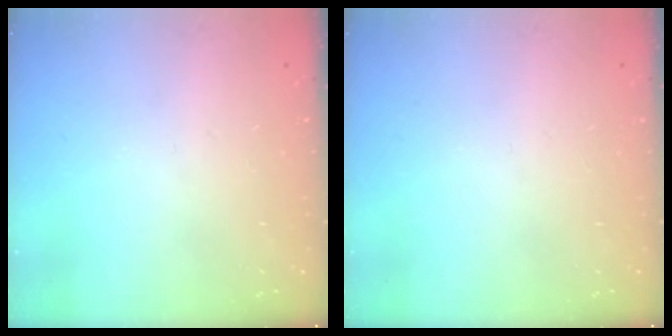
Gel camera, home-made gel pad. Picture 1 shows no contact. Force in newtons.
{"total": 0.0}